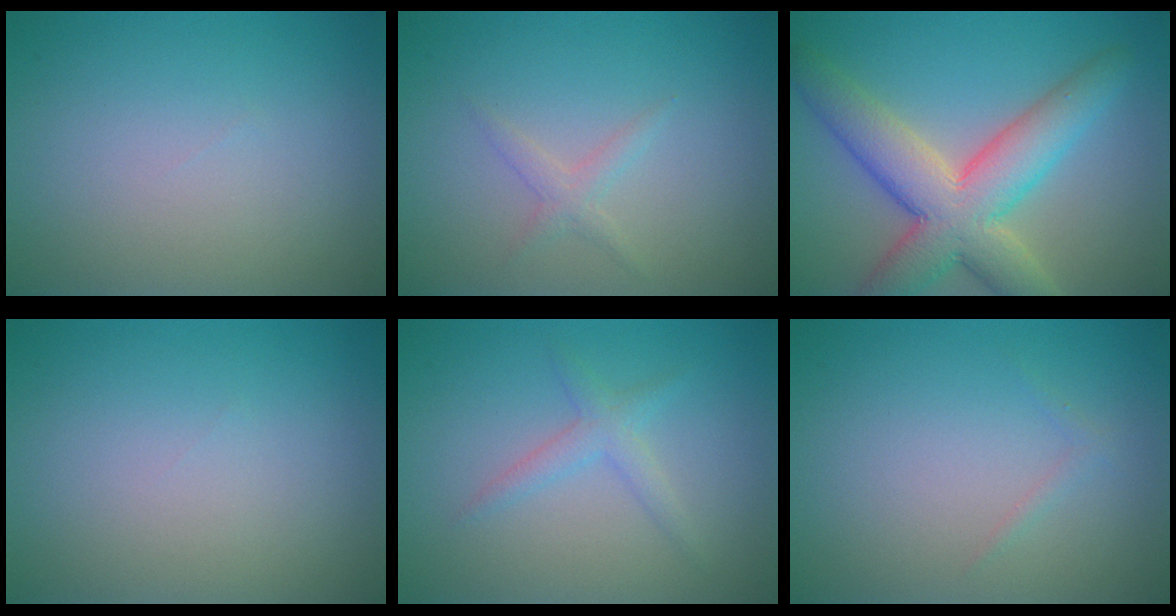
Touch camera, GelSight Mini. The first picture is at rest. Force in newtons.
{"total": 1.3, "press": 1.3, "slide": 0.1}
{"total": 8.6, "press": 8.6, "slide": 0.6}
{"total": 0.0}
{"total": 1.8, "press": 1.8, "slide": 0.1}
{"total": 0.6, "press": 0.6, "slide": 0.0}